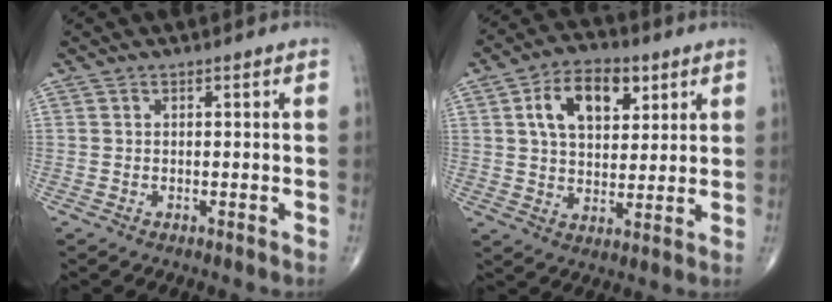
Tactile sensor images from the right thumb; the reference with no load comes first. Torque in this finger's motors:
{"motor_torque": [0.95, 2.18, 0.70, 0.21, 0.09]}